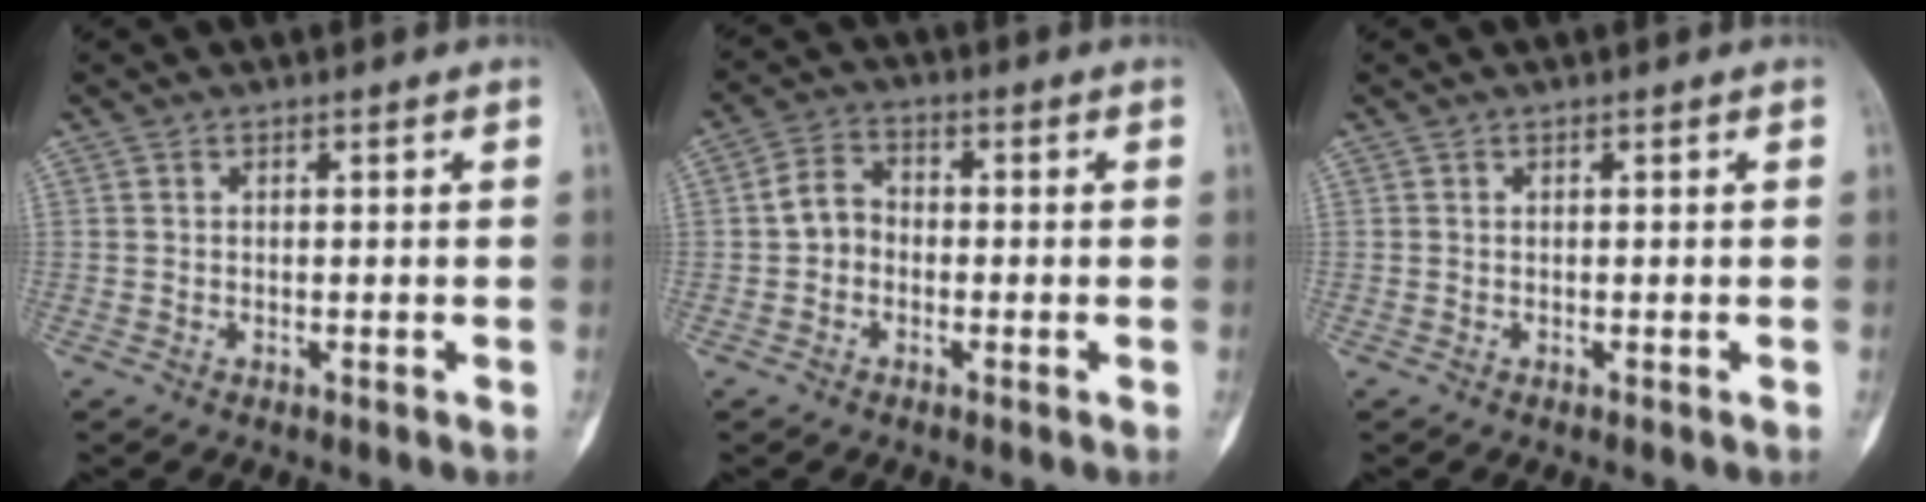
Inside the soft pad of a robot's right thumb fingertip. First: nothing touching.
{"total": 5.0, "force": [-0.9, 4.1, 2.8], "torque": [-0.035, 0.019, -0.027]}
{"total": 0.0}